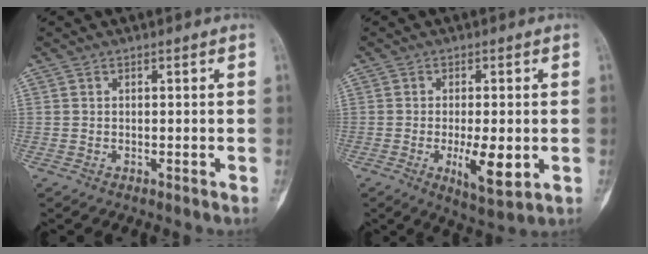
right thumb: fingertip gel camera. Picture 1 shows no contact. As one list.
[{"total": 8.1, "force": [-1.5, 2.7, 7.5], "torque": [-0.117, -0.018, -0.019]}]